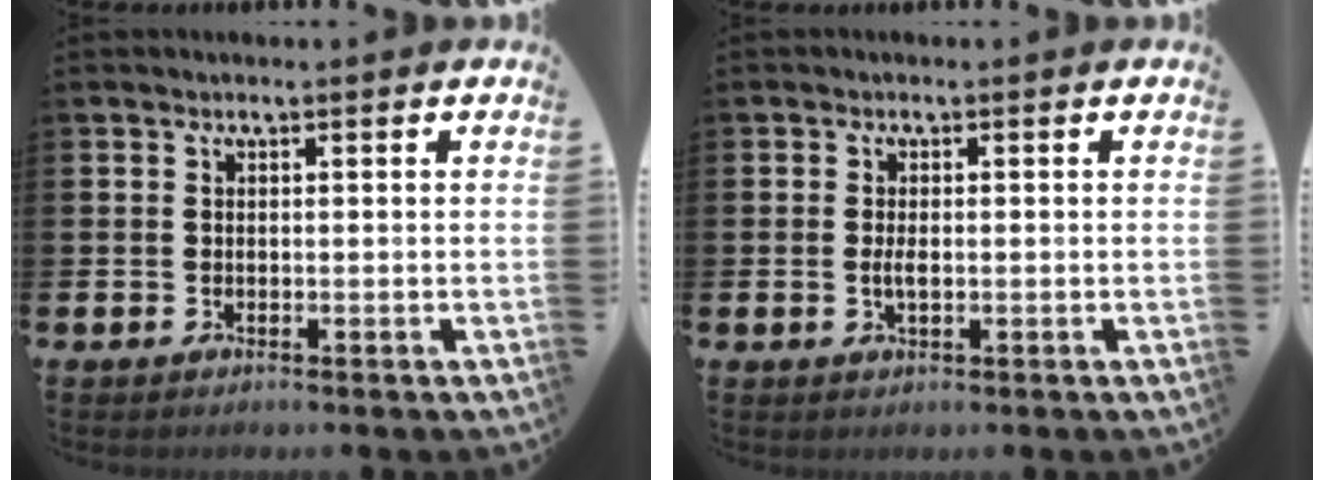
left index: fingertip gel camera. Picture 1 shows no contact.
{"total": 1.8, "force": [0.0, 0.7, 1.7], "torque": [-0.032, 0.002, -0.002]}